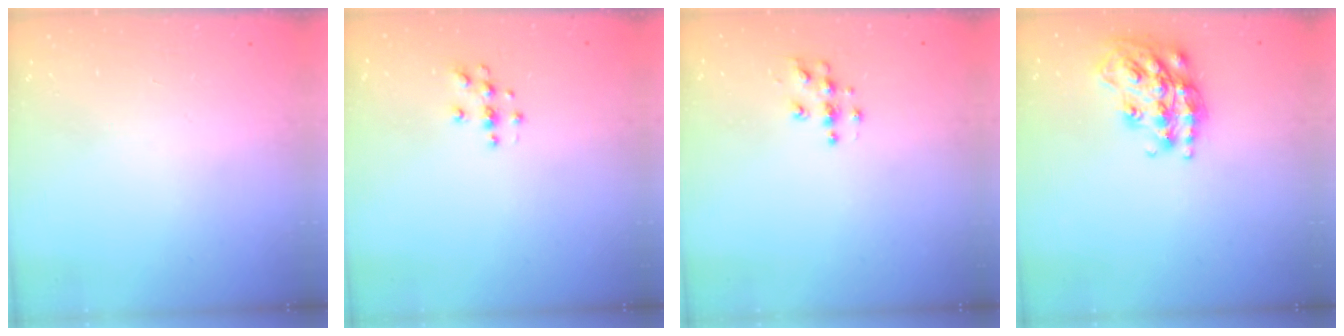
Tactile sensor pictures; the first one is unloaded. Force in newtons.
{"total": 3.9, "press": 3.9, "slide": 0.4}
{"total": 5.0, "press": 5.0, "slide": 0.2}
{"total": 18.0, "press": 17.9, "slide": 1.1}